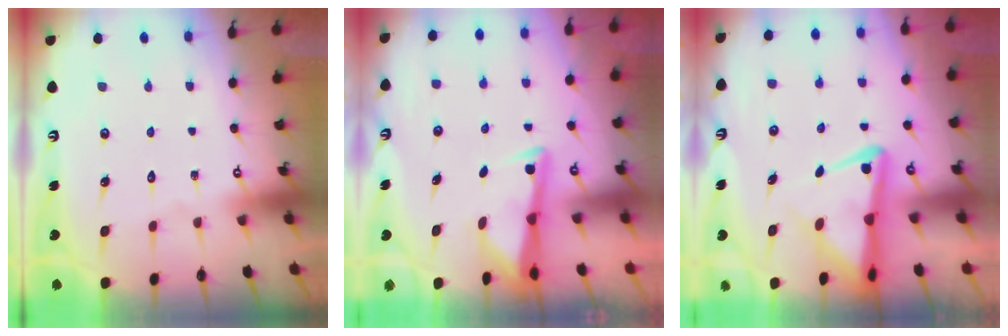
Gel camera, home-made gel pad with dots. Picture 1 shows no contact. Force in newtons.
{"total": 3.0, "press": 3.0, "slide": 0.3}
{"total": 7.4, "press": 7.4, "slide": 0.8}